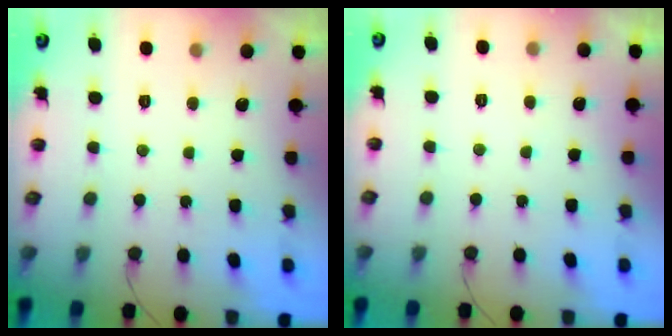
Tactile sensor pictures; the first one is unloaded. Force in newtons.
{"total": 0.8, "press": 0.7, "slide": 0.3}